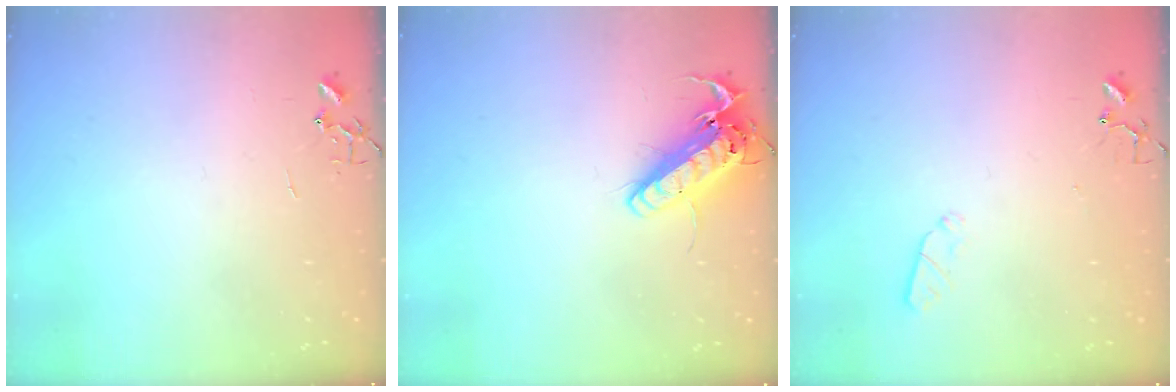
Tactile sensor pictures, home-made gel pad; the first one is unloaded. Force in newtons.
{"total": 15.8, "press": 15.6, "slide": 2.7}
{"total": 3.6, "press": 3.5, "slide": 0.6}